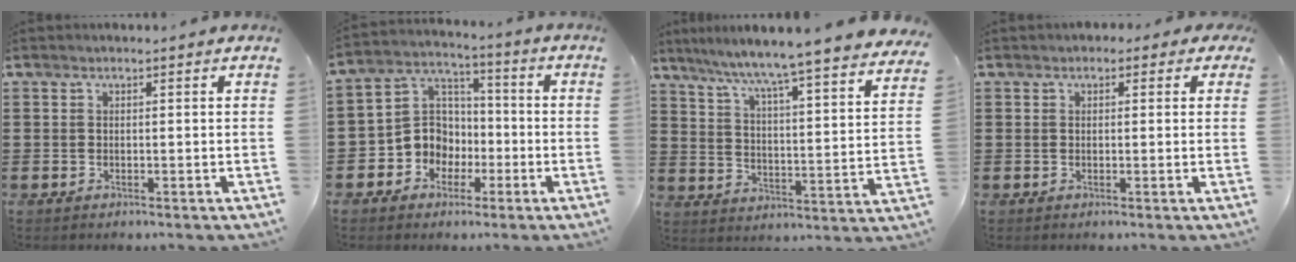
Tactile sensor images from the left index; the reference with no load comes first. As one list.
[{"total": 8.0, "force": [-2.7, 7.4, 1.8], "torque": [-0.077, 0.008, -0.056]}, {"total": 5.8, "force": [5.2, -1.5, 2.2], "torque": [-0.067, -0.056, 0.077]}, {"total": 1.2, "force": [0.3, 1.0, 0.6], "torque": [-0.008, 0.006, 0.001]}]